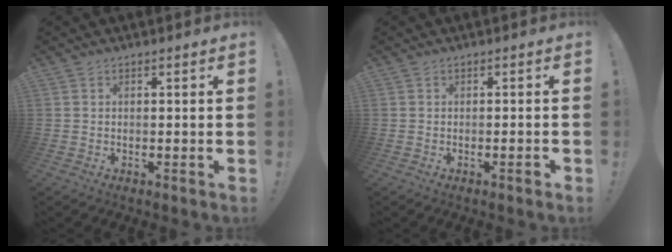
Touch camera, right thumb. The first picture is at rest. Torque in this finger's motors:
{"motor_torque": [0.15, 0.24, -0.32, 0.16, 0.07]}